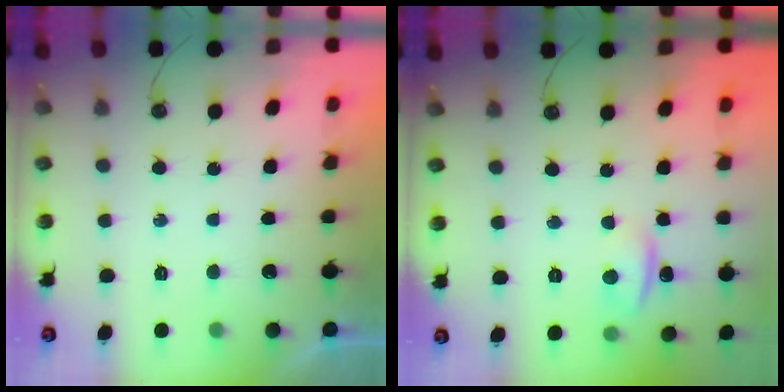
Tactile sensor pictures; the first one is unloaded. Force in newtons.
{"total": 1.5, "press": 1.3, "slide": 0.7}